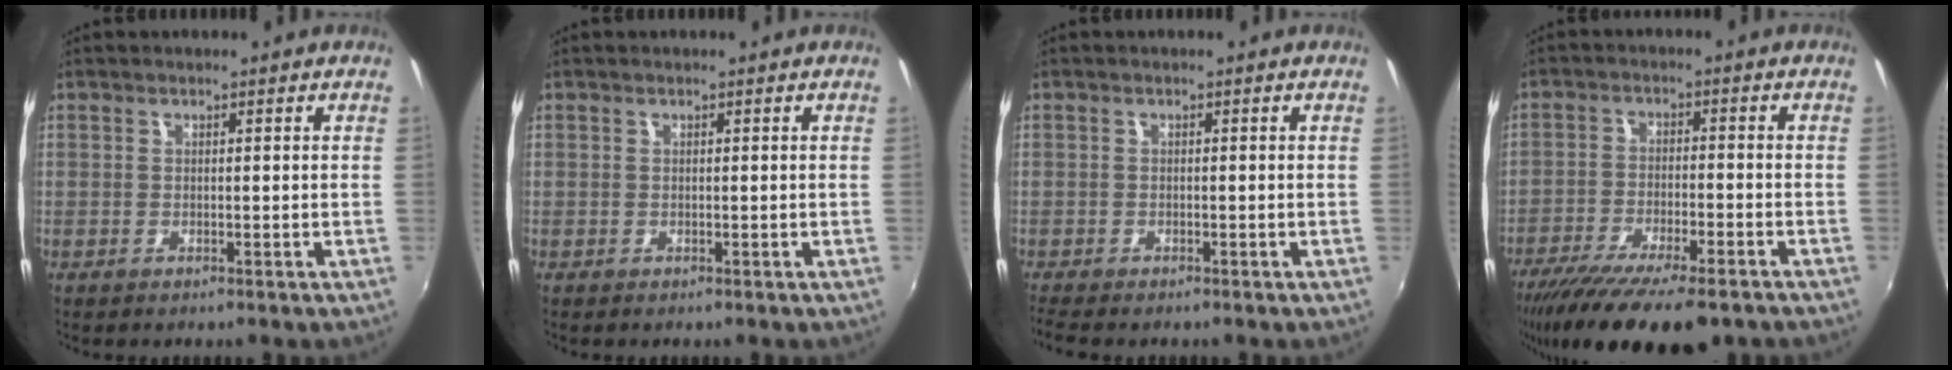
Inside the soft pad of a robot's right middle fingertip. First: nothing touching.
{"total": 0.0}
{"total": 3.6, "force": [-3.1, 0.7, 1.7], "torque": [-0.038, -0.022, -0.055]}
{"total": 16.8, "force": [-12.9, 3.8, 10.1], "torque": [-0.197, -0.053, -0.205]}